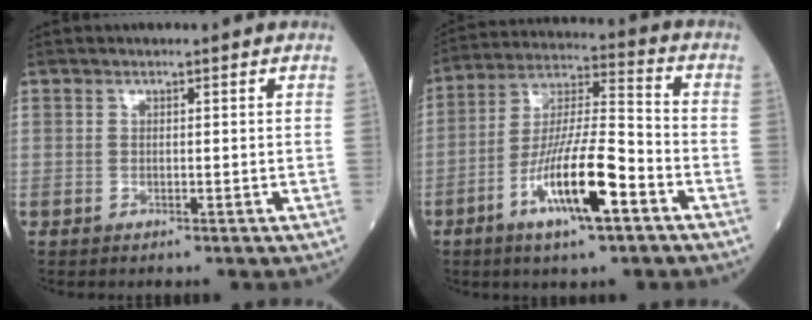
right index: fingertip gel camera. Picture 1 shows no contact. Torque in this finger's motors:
{"motor_torque": [1.62, -0.51, 1.03, 0.21]}